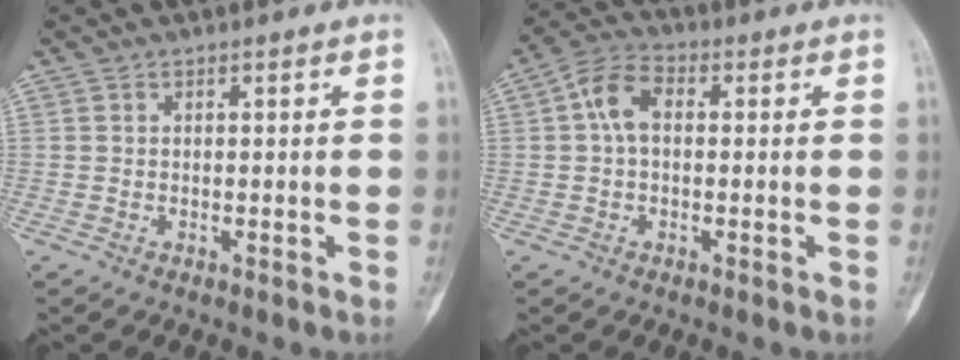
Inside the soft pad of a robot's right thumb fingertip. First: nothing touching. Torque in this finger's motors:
{"motor_torque": [0.58, 0.54, 0.22, -0.30, 0.18]}